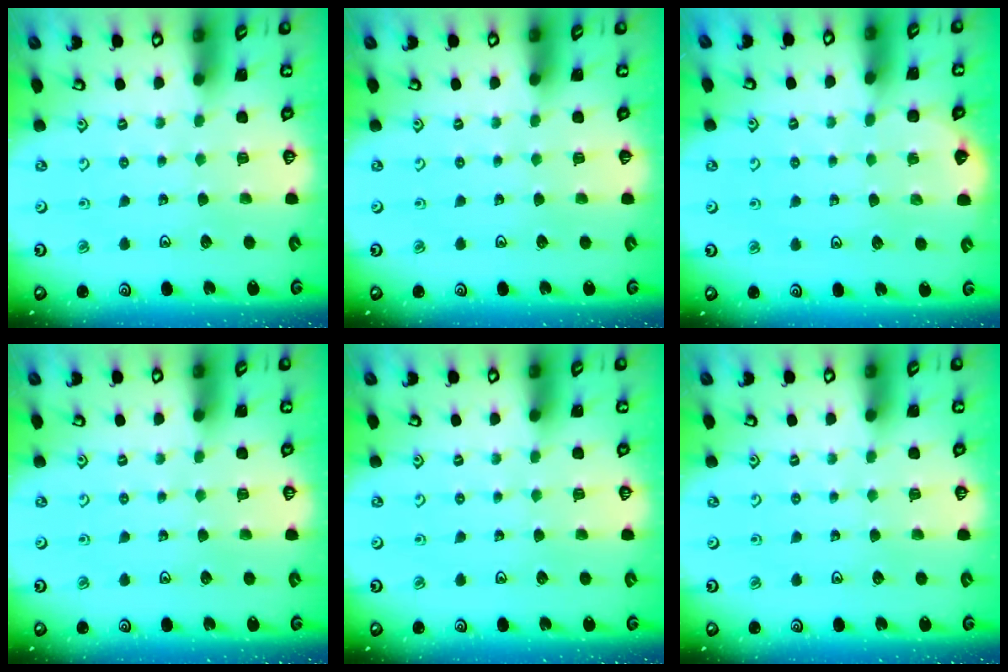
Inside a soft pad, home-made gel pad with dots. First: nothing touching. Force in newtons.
{"total": 0.0}
{"total": 2.3, "press": 2.3, "slide": 0.1}
{"total": 0.0}
{"total": 0.0}
{"total": 0.0}